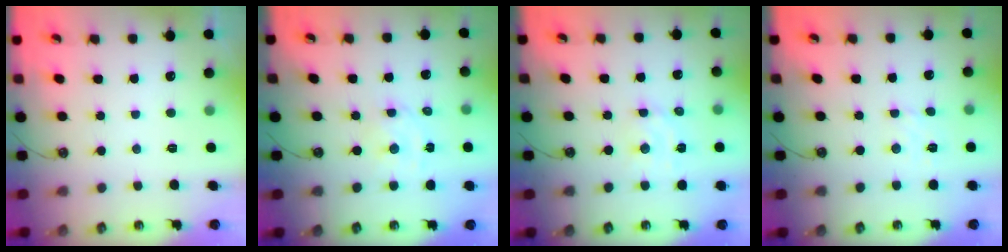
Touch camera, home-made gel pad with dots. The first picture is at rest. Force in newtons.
{"total": 3.0, "press": 3.0, "slide": 0.3}
{"total": 5.4, "press": 5.4, "slide": 0.3}
{"total": 2.8, "press": 2.7, "slide": 0.5}